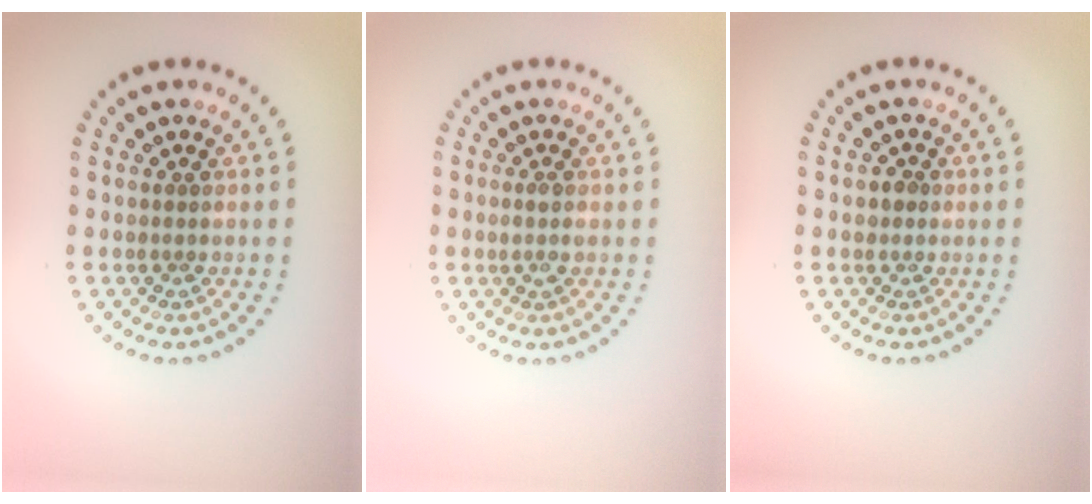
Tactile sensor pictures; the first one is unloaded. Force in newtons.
{"total": 1.0, "press": 0.9, "slide": 0.5}
{"total": 1.3, "press": 1.2, "slide": 0.4}